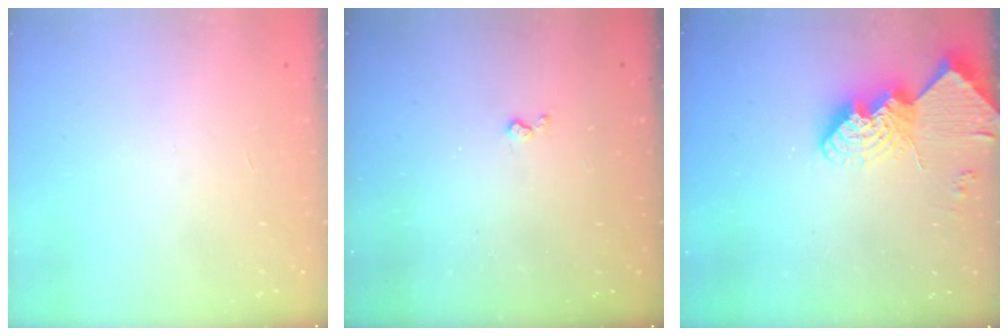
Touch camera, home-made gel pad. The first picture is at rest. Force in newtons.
{"total": 2.9, "press": 2.9, "slide": 0.5}
{"total": 12.9, "press": 12.9, "slide": 1.3}